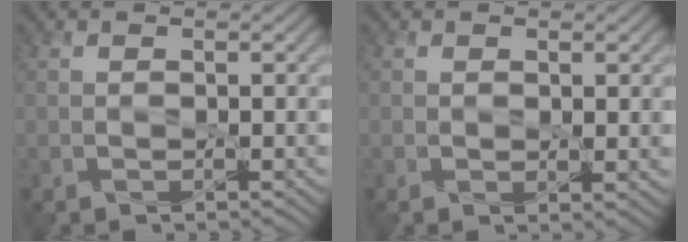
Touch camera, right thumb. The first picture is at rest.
{"total": 2.2, "force": [0.6, 1.2, 1.7], "torque": [-0.034, -0.004, 0.011]}